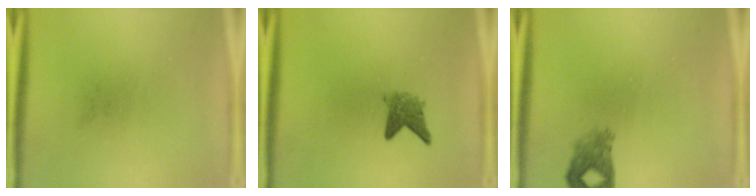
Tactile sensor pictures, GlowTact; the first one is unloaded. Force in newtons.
{"total": 3.0}
{"total": 2.5}